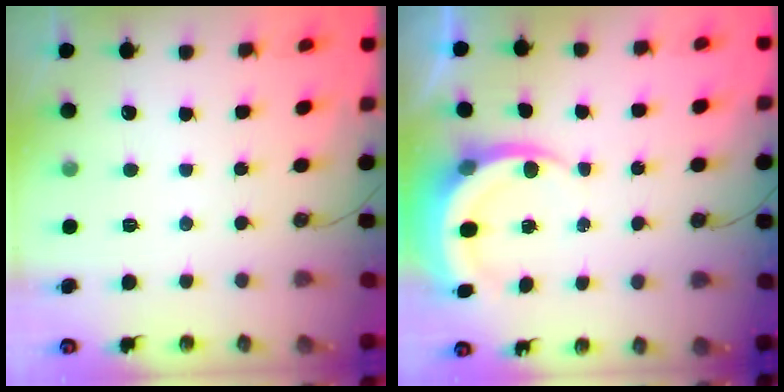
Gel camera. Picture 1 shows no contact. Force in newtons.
{"total": 5.6, "press": 5.6, "slide": 0.4}